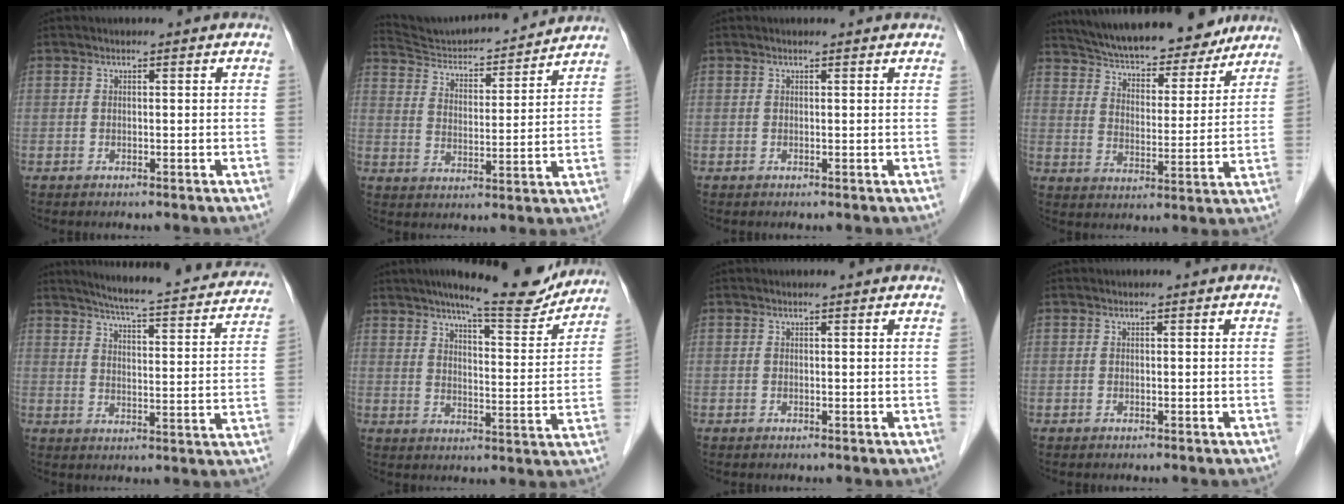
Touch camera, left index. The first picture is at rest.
{"total": 15.9, "force": [15.3, 1.4, 3.9], "torque": [-0.067, 0.005, 0.234]}
{"total": 1.3, "force": [1.3, 0.1, 0.1], "torque": [-0.012, 0.006, 0.011]}
{"total": 21.8, "force": [19.5, 5.8, 7.9], "torque": [-0.130, 0.010, 0.276]}
{"total": 22.9, "force": [20.8, 2.3, 9.2], "torque": [-0.131, -0.032, 0.253]}
{"total": 13.8, "force": [12.2, 1.7, 6.1], "torque": [-0.084, -0.012, 0.164]}
{"total": 1.0, "force": [1.0, 0.1, 0.1], "torque": [-0.010, 0.005, 0.009]}
{"total": 0.0}